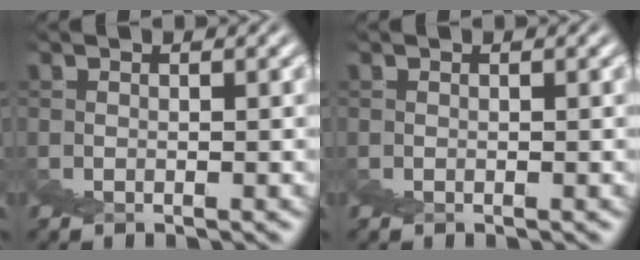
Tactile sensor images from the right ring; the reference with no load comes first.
{"total": 0.0}